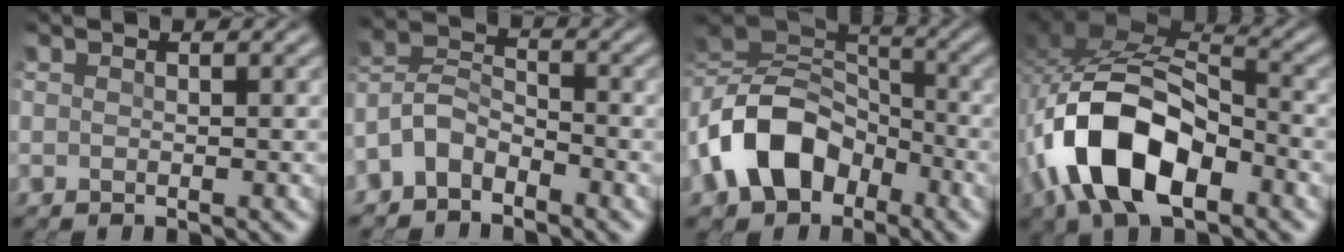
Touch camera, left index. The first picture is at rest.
{"total": 3.8, "force": [-2.9, 1.8, 1.6], "torque": [-0.041, 0.012, -0.065]}
{"total": 11.2, "force": [-4.5, 7.7, 6.8], "torque": [-0.151, 0.004, -0.091]}
{"total": 11.5, "force": [-4.9, 5.8, 8.6], "torque": [-0.174, 0.009, -0.093]}